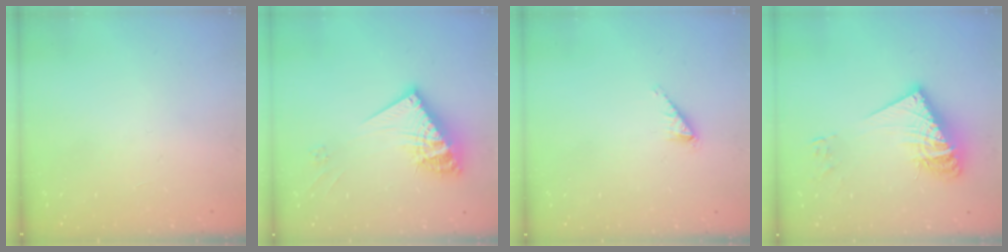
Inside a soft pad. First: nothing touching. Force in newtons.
{"total": 15.1, "press": 15.1, "slide": 1.2}
{"total": 0.8, "press": 0.8, "slide": 0.1}
{"total": 16.1, "press": 16.0, "slide": 1.7}